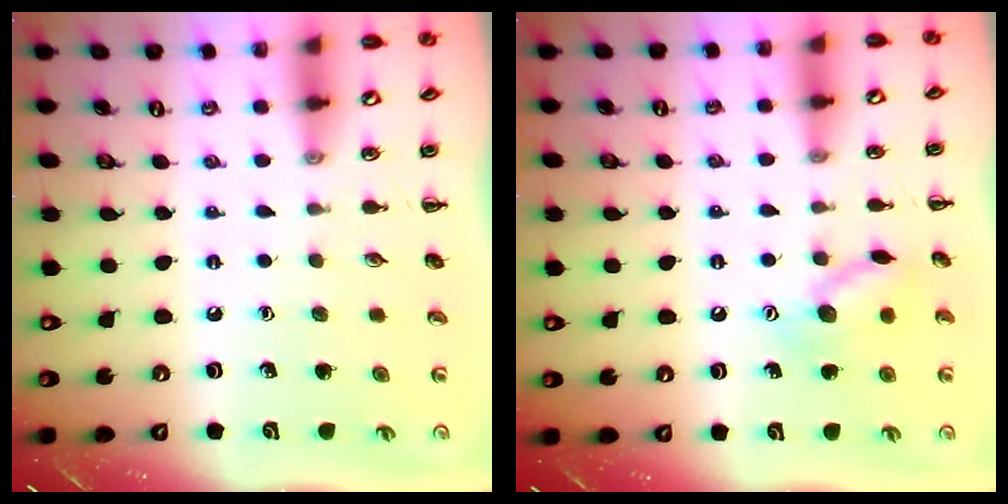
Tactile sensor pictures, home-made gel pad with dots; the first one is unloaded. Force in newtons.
{"total": 10.7, "press": 10.7, "slide": 0.6}